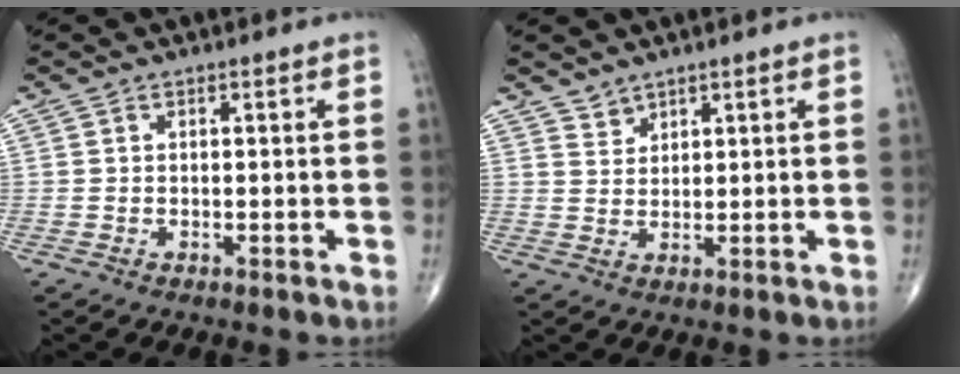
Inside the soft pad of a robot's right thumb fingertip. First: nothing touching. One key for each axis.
{"total": 2.2, "fx": 2.0, "fy": 1.0, "fz": 0.0, "tx": 0.013, "ty": -0.015, "tz": 0.036}